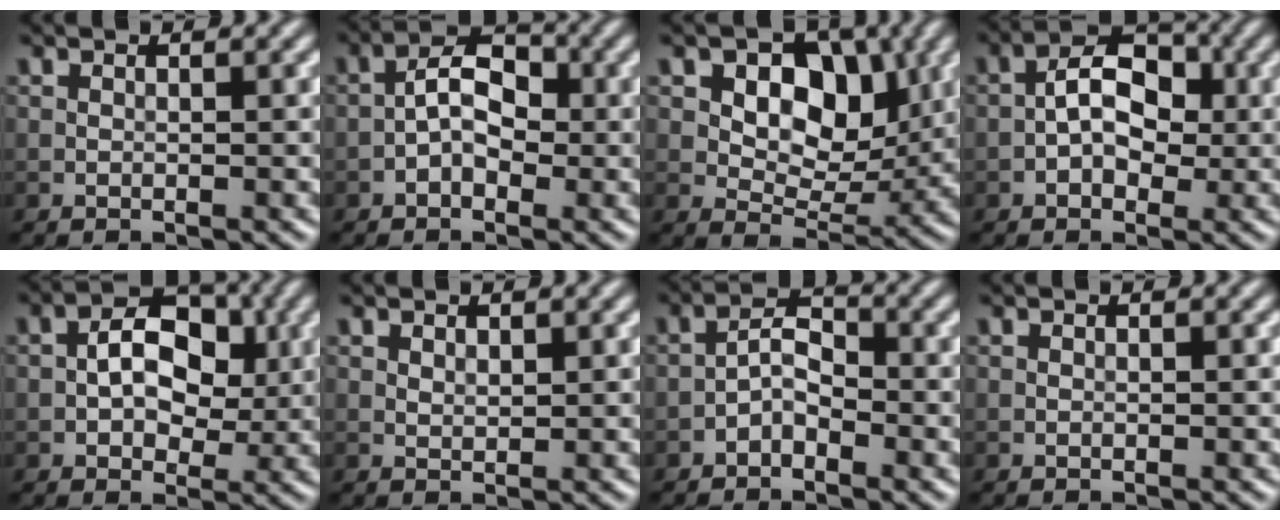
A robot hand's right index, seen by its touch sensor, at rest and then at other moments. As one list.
[{"total": 3.8, "force": [-0.9, 2.2, 2.9], "torque": [-0.044, 0.014, -0.023]}, {"total": 7.3, "force": [2.0, 4.9, 5.0], "torque": [-0.067, -0.006, 0.027]}, {"total": 4.9, "force": [-0.5, 3.1, 3.8], "torque": [-0.051, 0.012, -0.016]}, {"total": 6.8, "force": [0.5, 4.4, 5.2], "torque": [-0.071, 0.005, 0.003]}, {"total": 0.7, "force": [0.5, 0.4, 0.3], "torque": [-0.008, -0.003, 0.011]}, {"total": 2.3, "force": [-1.4, 1.1, 1.5], "torque": [-0.023, 0.013, -0.030]}, {"total": 0.0}]